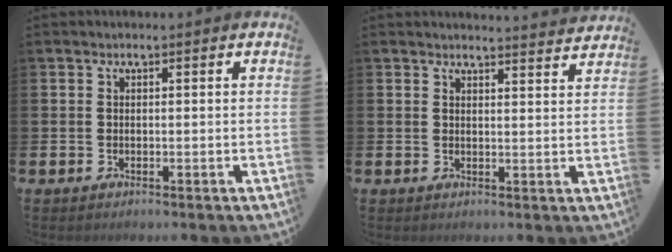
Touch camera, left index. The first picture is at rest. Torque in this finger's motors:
{"motor_torque": [0.39, -0.61, 0.08, -0.01]}